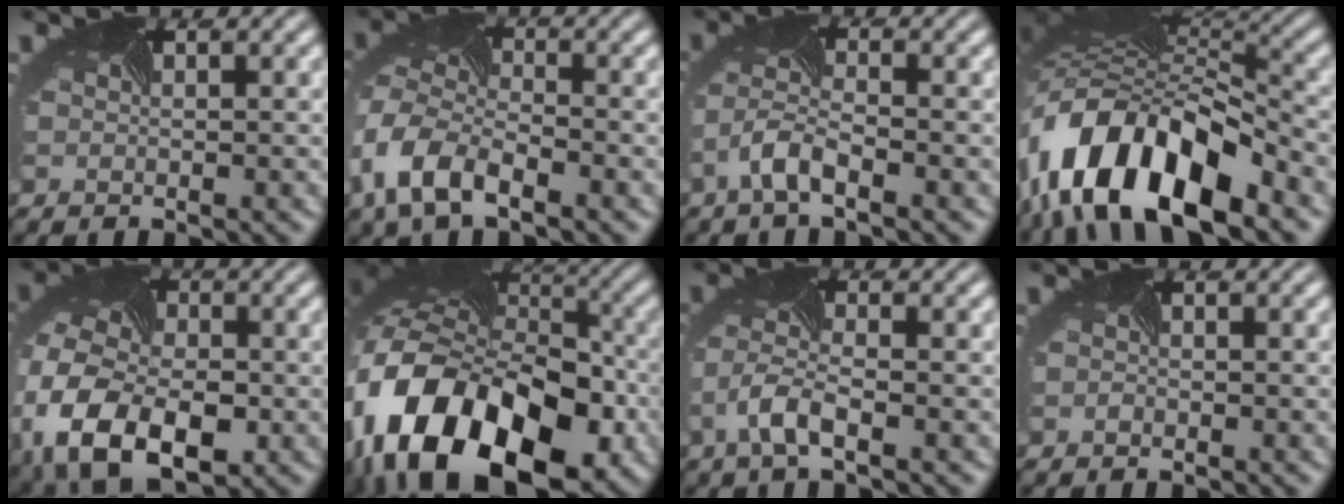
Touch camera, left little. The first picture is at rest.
{"total": 7.0, "force": [-3.5, 4.1, 4.4], "torque": [-0.110, -0.006, -0.071]}
{"total": 2.7, "force": [-1.9, 0.6, 1.7], "torque": [-0.048, 0.008, -0.049]}
{"total": 13.9, "force": [-5.7, 7.3, 10.4], "torque": [-0.196, 0.021, -0.104]}
{"total": 12.7, "force": [-4.2, 8.5, 8.5], "torque": [-0.191, -0.037, -0.063]}
{"total": 18.7, "force": [-6.9, 11.9, 12.6], "torque": [-0.264, -0.023, -0.112]}
{"total": 2.7, "force": [-1.6, 0.7, 2.1], "torque": [-0.057, 0.008, -0.040]}
{"total": 0.5, "force": [-0.3, 0.2, -0.4], "torque": [-0.001, 0.005, -0.008]}